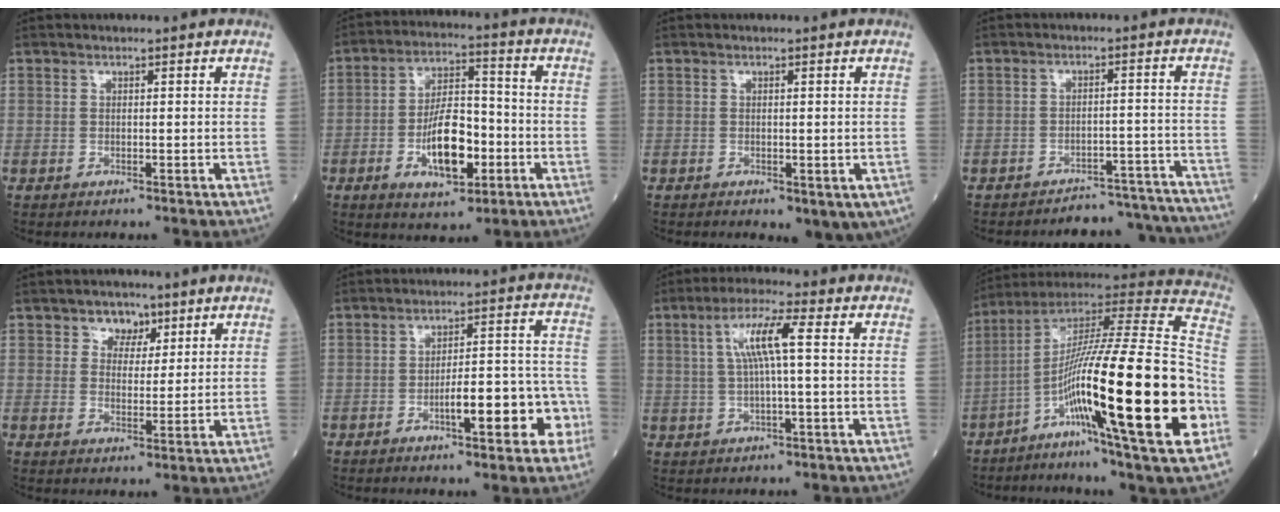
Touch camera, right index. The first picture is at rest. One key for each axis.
{"total": 11.2, "fx": -3.6, "fy": 4.4, "fz": 9.6, "tx": -0.182, "ty": 0.006, "tz": -0.060}
{"total": 6.1, "fx": -2.5, "fy": 2.8, "fz": 4.7, "tx": -0.064, "ty": -0.013, "tz": -0.029}
{"total": 12.6, "fx": -12.4, "fy": 2.2, "fz": -0.1, "tx": 0.028, "ty": 0.038, "tz": -0.148}
{"total": 4.0, "fx": 2.3, "fy": 2.9, "fz": 1.4, "tx": -0.019, "ty": 0.005, "tz": 0.037}
{"total": 10.5, "fx": -4.6, "fy": 2.6, "fz": 9.1, "tx": -0.121, "ty": 0.035, "tz": -0.060}
{"total": 6.8, "fx": 1.2, "fy": 0.3, "fz": 6.7, "tx": -0.132, "ty": 0.014, "tz": 0.024}
{"total": 31.7, "fx": -8.6, "fy": 0.8, "fz": 30.5, "tx": -0.467, "ty": -0.036, "tz": -0.166}